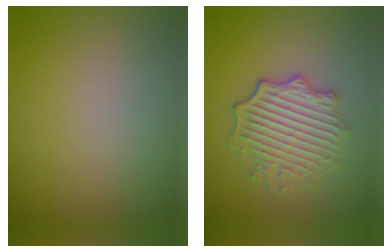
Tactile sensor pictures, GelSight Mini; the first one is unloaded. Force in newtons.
{"total": 4.9, "press": 4.1, "slide": 2.8}